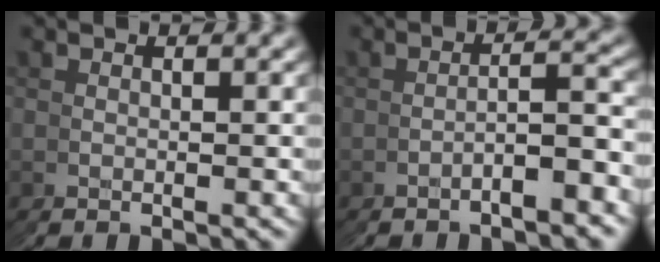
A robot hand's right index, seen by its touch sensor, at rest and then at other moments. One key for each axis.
{"total": 2.8, "fx": -2.2, "fy": -0.7, "fz": 1.6, "tx": -0.013, "ty": 0.011, "tz": -0.042}